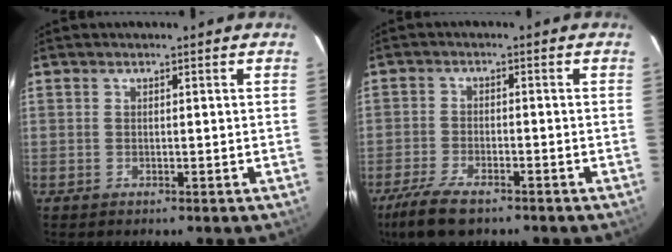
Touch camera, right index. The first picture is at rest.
{"total": 8.7, "force": [-6.5, 2.9, 5.0], "torque": [-0.131, -0.021, -0.122]}